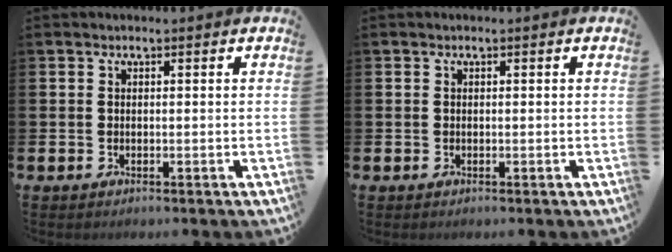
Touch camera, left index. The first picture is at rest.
{"total": 0.0}